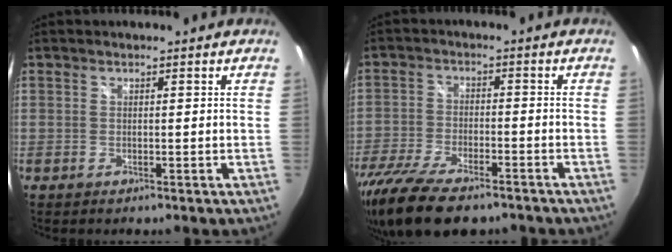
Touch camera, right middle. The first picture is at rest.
{"total": 17.3, "force": [-12.9, 5.9, 9.9], "torque": [-0.218, -0.049, -0.220]}